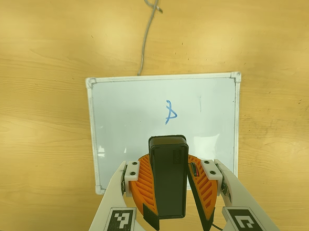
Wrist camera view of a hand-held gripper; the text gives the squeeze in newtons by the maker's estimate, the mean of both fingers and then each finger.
{"total": 9.9, "left": 10.2, "right": 9.7}